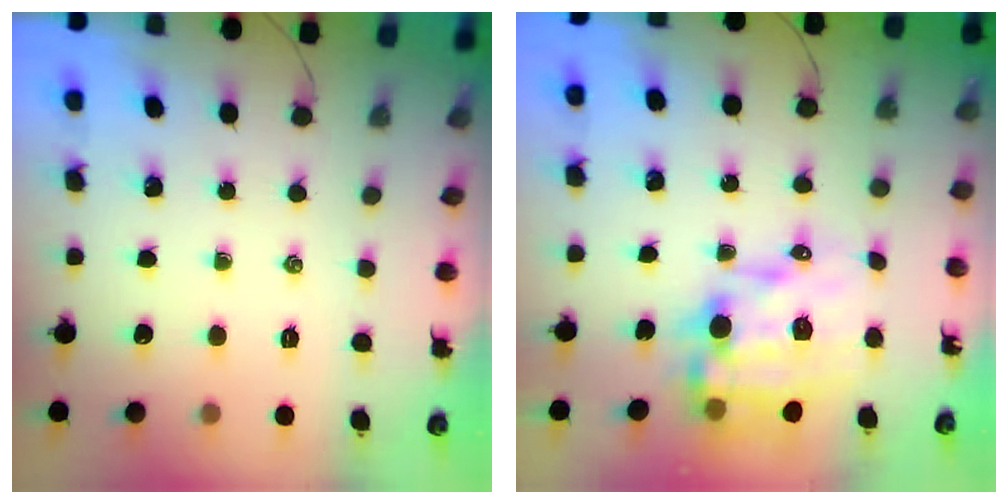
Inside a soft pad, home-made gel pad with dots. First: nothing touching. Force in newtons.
{"total": 13.4, "press": 13.0, "slide": 3.4}